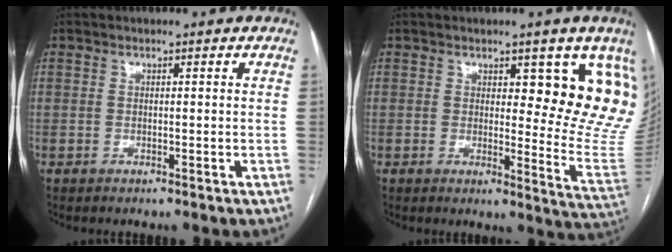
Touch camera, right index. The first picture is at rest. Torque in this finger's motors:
{"motor_torque": [0.60, 0.35, 0.40, 0.07]}